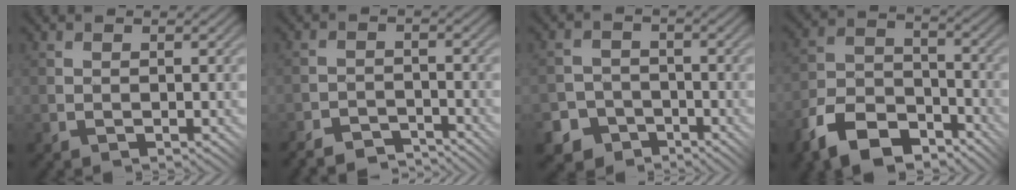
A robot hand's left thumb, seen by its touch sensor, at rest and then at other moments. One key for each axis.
{"total": 4.5, "fx": -4.4, "fy": 0.4, "fz": 0.6, "tx": -0.008, "ty": 0.003, "tz": -0.083}
{"total": 6.5, "fx": -4.3, "fy": 4.9, "fz": 0.7, "tx": -0.012, "ty": -0.008, "tz": -0.092}
{"total": 10.9, "fx": -7.7, "fy": 5.4, "fz": 5.5, "tx": -0.120, "ty": -0.007, "tz": -0.154}